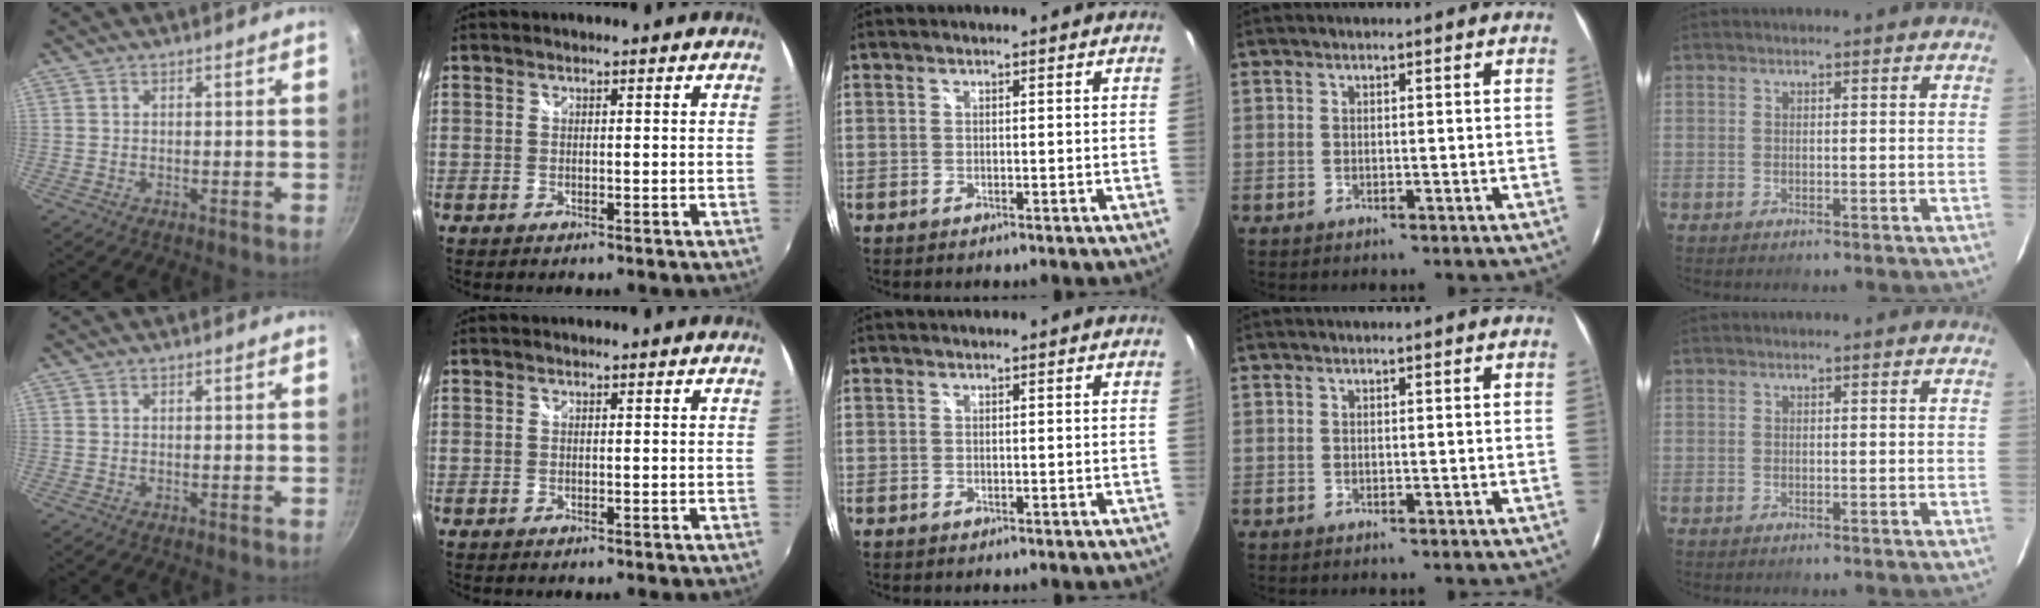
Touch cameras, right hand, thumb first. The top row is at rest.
{}